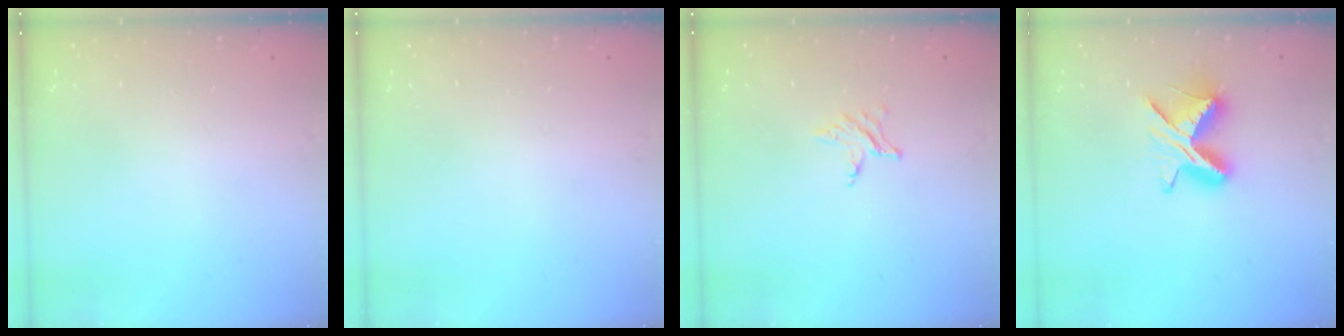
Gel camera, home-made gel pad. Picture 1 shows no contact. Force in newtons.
{"total": 0.0}
{"total": 2.8, "press": 2.7, "slide": 0.4}
{"total": 8.7, "press": 8.7, "slide": 0.2}